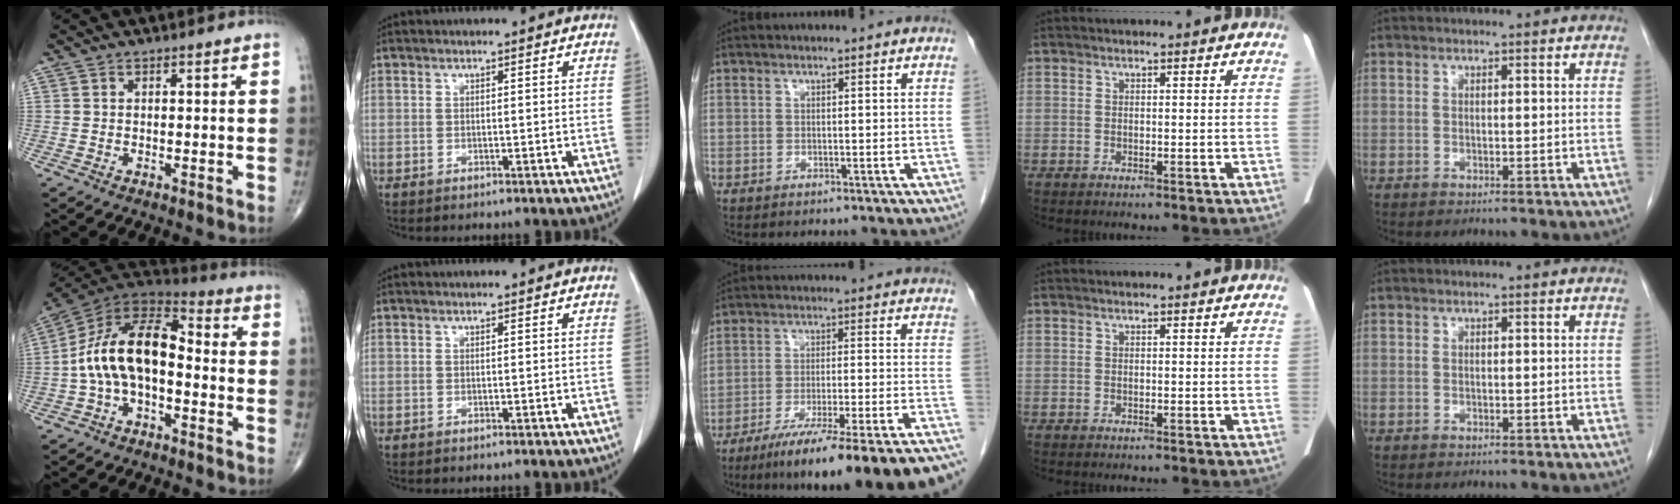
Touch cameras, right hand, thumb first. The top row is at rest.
{"thumb": {"total": 15.6, "force": [-2.0, 8.6, 12.8], "torque": [-0.220, 0.054, -0.048]}, "middle": {"total": 21.2, "force": [-17.3, 0.6, 12.2], "torque": [-0.130, -0.015, -0.260]}}